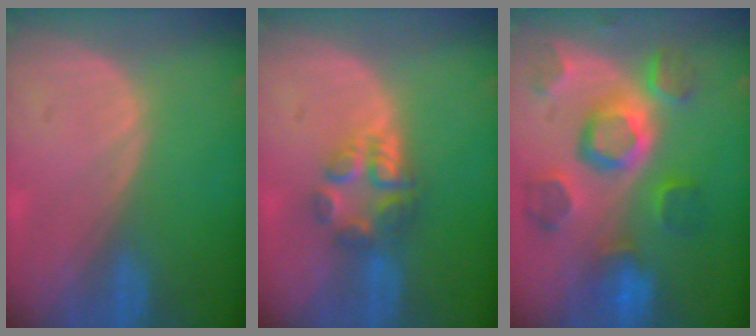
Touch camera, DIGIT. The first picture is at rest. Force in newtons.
{"total": 6.0, "press": 5.2, "slide": 3.1}
{"total": 11.3, "press": 10.0, "slide": 5.3}